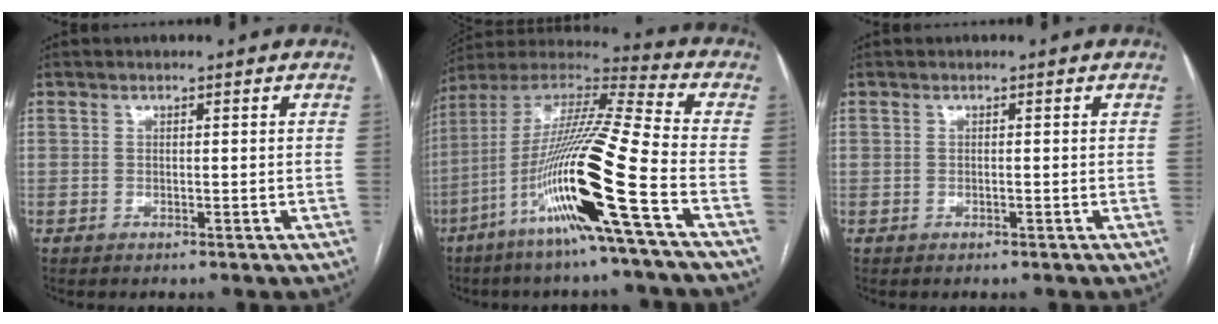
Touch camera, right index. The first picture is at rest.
{"total": 20.4, "force": [-8.0, -1.2, 18.7], "torque": [-0.382, -0.024, -0.163]}
{"total": 0.0}